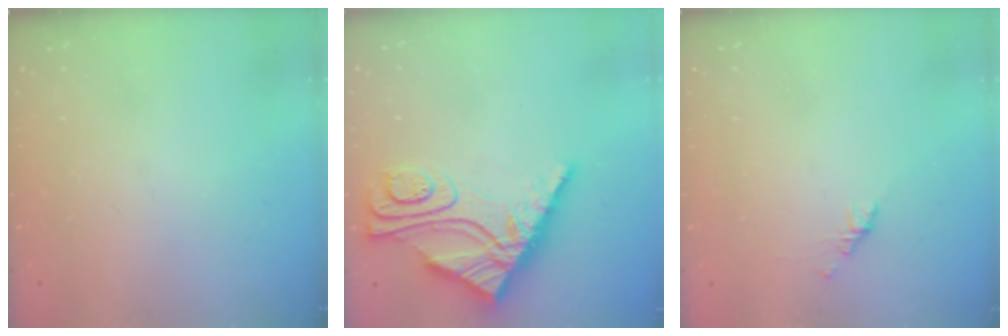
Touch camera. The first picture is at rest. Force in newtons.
{"total": 12.9, "press": 12.8, "slide": 1.3}
{"total": 1.1, "press": 1.0, "slide": 0.5}